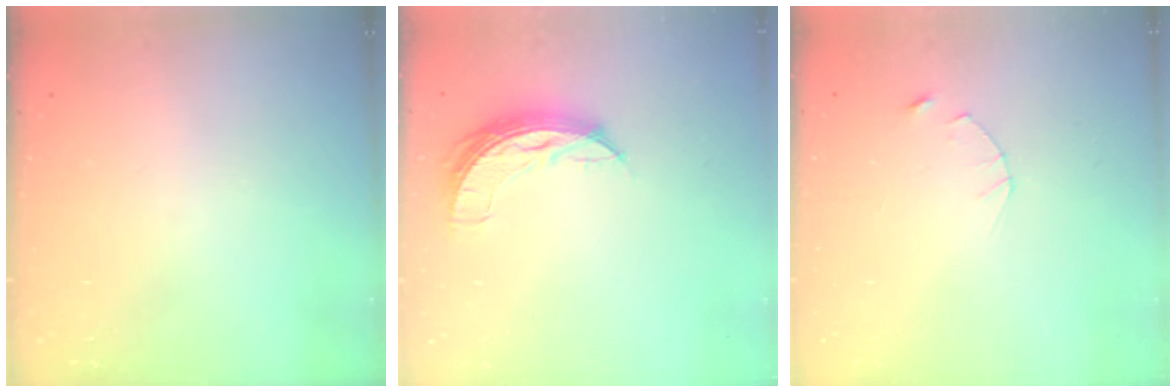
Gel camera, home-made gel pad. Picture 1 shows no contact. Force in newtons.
{"total": 7.7, "press": 7.7, "slide": 0.4}
{"total": 2.5, "press": 2.4, "slide": 0.3}